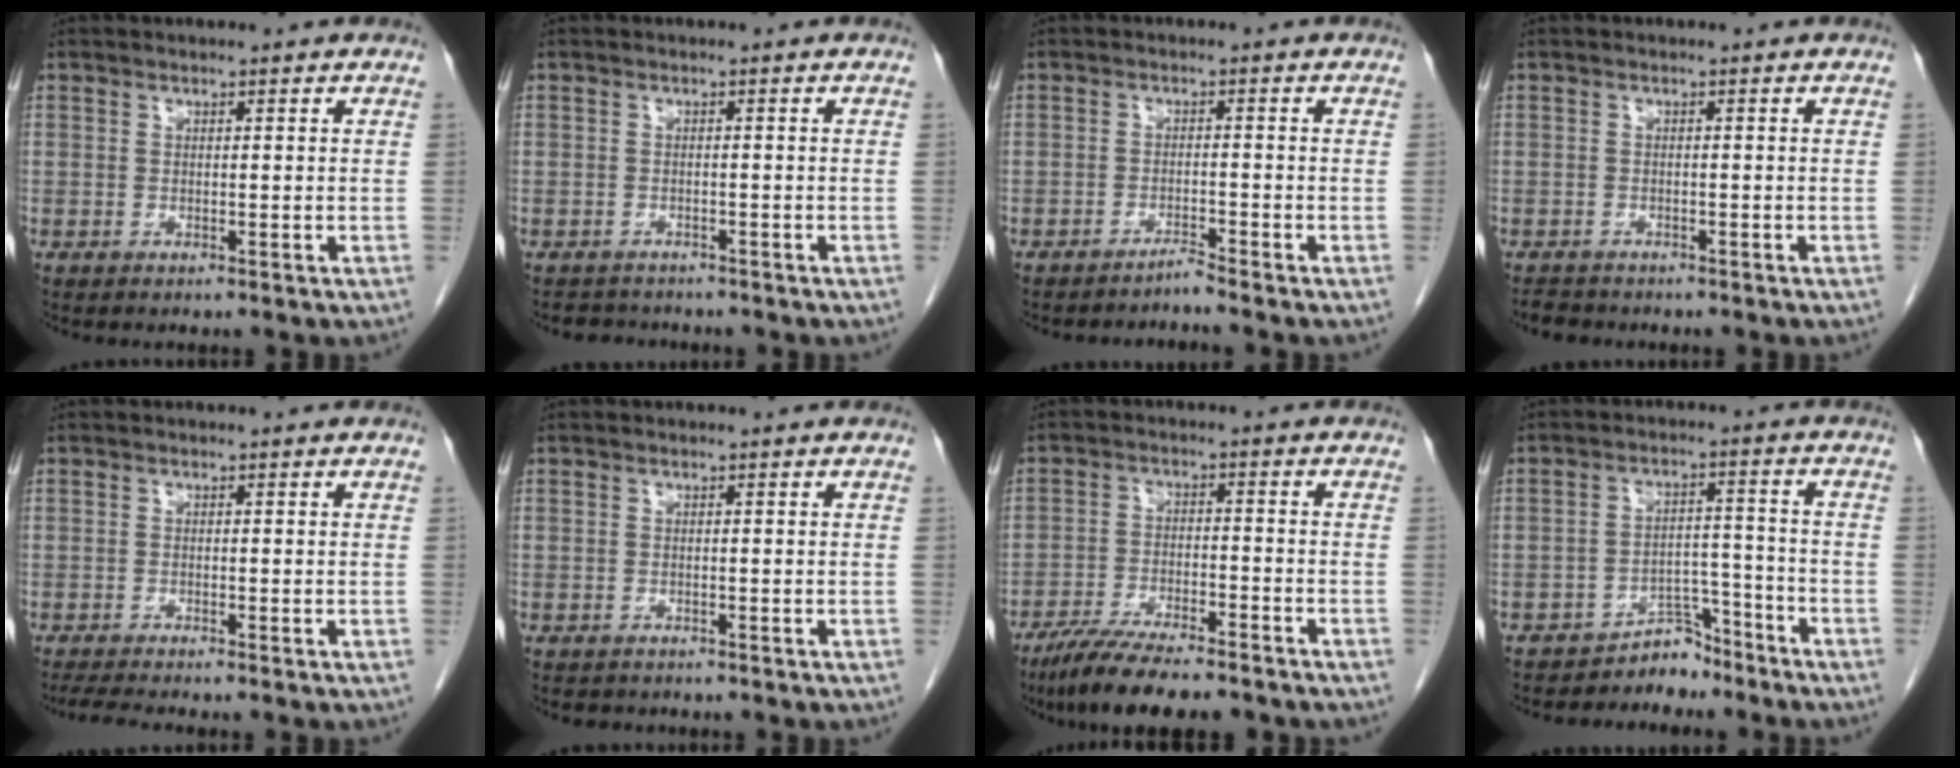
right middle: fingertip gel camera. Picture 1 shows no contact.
{"total": 3.0, "force": [-2.7, 1.2, -0.1], "torque": [0.000, -0.002, -0.041]}
{"total": 1.7, "force": [-1.6, -0.5, 0.0], "torque": [0.008, -0.003, -0.025]}
{"total": 2.5, "force": [-2.3, 1.0, 0.3], "torque": [-0.009, -0.004, -0.035]}
{"total": 2.9, "force": [-2.5, -0.5, 1.3], "torque": [-0.026, -0.012, -0.048]}
{"total": 1.6, "force": [-1.3, 0.8, 0.3], "torque": [-0.010, -0.001, -0.017]}
{"total": 11.8, "force": [-9.7, 1.9, 6.4], "torque": [-0.105, -0.023, -0.155]}
{"total": 4.8, "force": [-4.4, 1.9, 0.2], "torque": [0.004, 0.019, -0.068]}